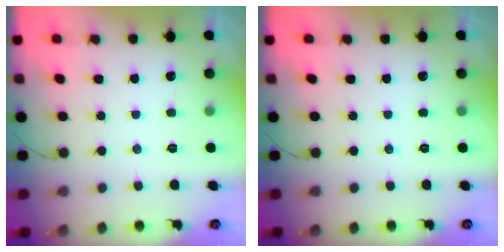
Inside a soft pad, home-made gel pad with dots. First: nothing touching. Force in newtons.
{"total": 0.0}